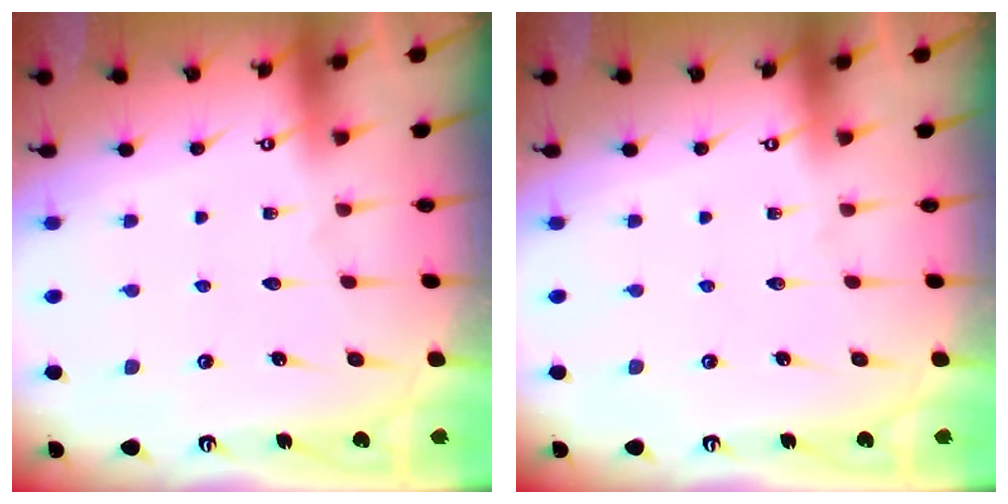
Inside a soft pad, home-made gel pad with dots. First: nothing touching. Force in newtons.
{"total": 0.0}